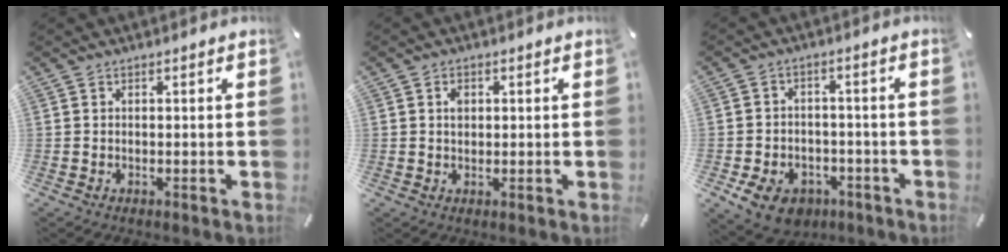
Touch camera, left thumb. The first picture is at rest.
{"total": 2.0, "force": [0.5, 1.6, 1.2], "torque": [-0.019, 0.003, 0.005]}
{"total": 8.9, "force": [-4.6, 6.5, 4.0], "torque": [-0.073, 0.033, -0.079]}